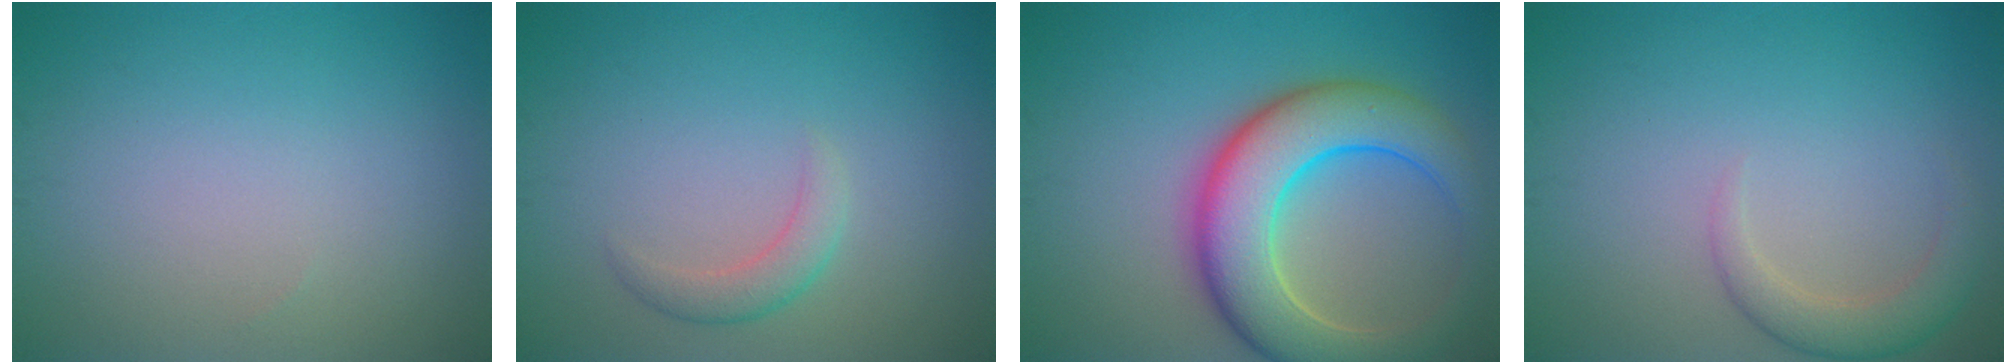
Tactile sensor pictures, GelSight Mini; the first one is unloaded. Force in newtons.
{"total": 1.9, "press": 1.9, "slide": 0.1}
{"total": 9.5, "press": 9.4, "slide": 0.3}
{"total": 2.8, "press": 2.7, "slide": 0.2}